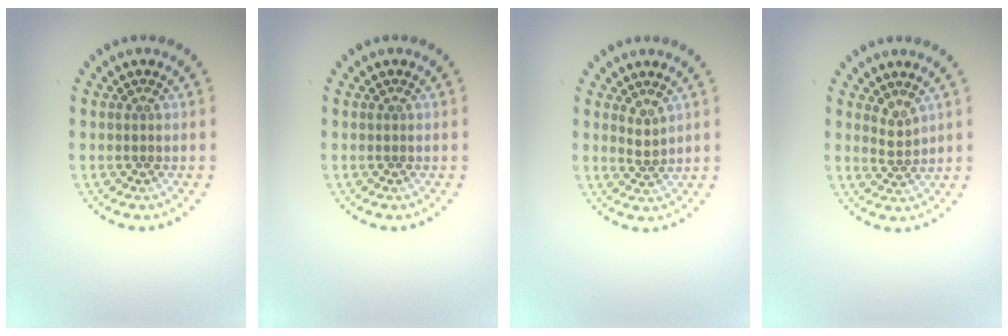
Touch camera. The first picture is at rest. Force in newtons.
{"total": 0.0}
{"total": 1.3, "press": 1.0, "slide": 0.9}
{"total": 1.6, "press": 1.1, "slide": 1.2}